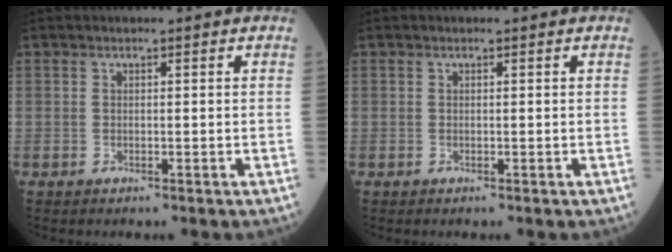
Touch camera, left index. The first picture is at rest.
{"total": 0.0}